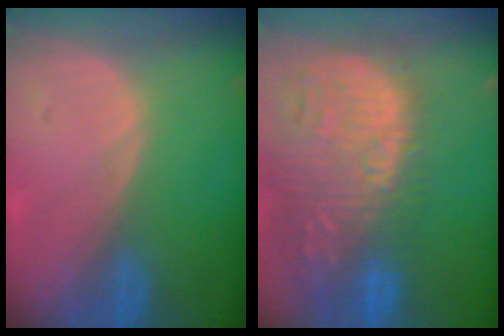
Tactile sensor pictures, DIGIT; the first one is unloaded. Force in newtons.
{"total": 16.0, "press": 13.3, "slide": 9.0}